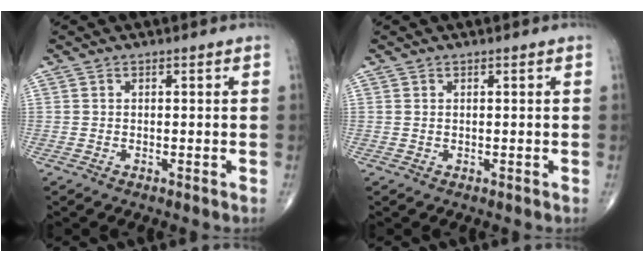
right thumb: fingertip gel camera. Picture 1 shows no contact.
{"total": 0.0}